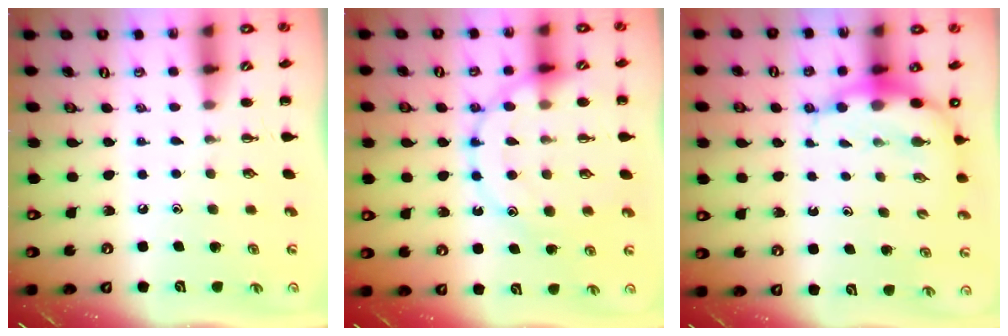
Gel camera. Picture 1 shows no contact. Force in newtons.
{"total": 17.0, "press": 16.8, "slide": 2.6}
{"total": 7.1, "press": 6.9, "slide": 1.7}